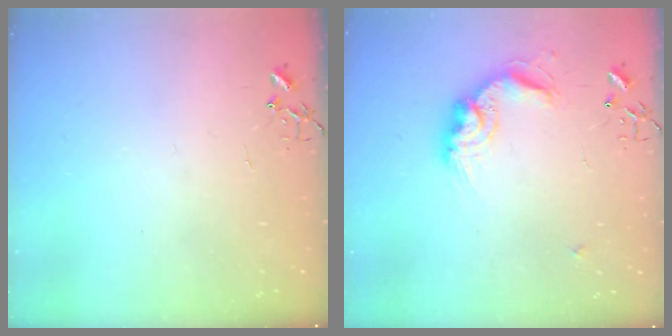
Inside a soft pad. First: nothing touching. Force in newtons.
{"total": 15.0, "press": 15.0, "slide": 0.6}